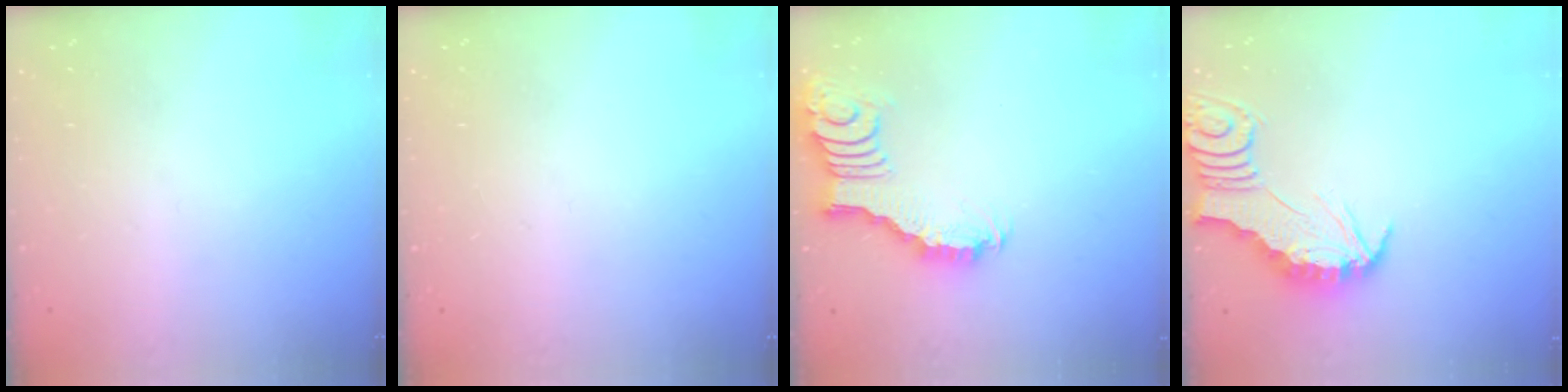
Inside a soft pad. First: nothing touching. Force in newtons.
{"total": 0.0}
{"total": 4.7, "press": 4.6, "slide": 0.4}
{"total": 3.0, "press": 3.0, "slide": 0.3}